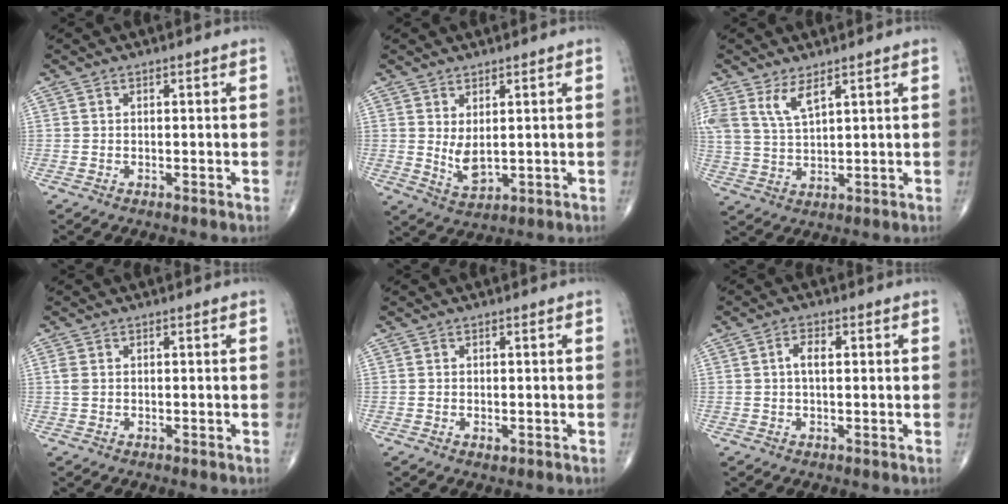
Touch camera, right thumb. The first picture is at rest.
{"total": 4.7, "force": [0.9, 2.3, 4.0], "torque": [-0.069, -0.016, 0.029]}
{"total": 6.0, "force": [3.7, 2.1, 4.2], "torque": [-0.087, -0.017, 0.082]}
{"total": 1.4, "force": [0.2, 1.0, 1.0], "torque": [-0.031, 0.004, 0.006]}
{"total": 0.9, "force": [-0.2, 0.6, 0.7], "torque": [-0.013, -0.003, -0.003]}
{"total": 3.3, "force": [0.6, 1.6, 2.8], "torque": [-0.051, 0.007, 0.009]}